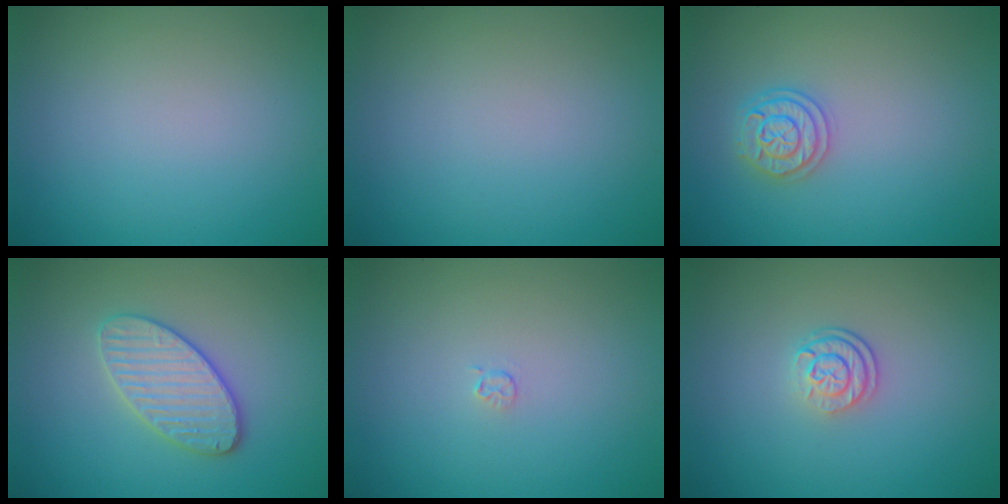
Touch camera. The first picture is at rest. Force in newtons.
{"total": 0.0}
{"total": 2.4, "press": 2.4, "slide": 0.4}
{"total": 3.7, "press": 3.5, "slide": 1.2}
{"total": 0.6, "press": 0.3, "slide": 0.6}
{"total": 2.6, "press": 1.9, "slide": 1.8}